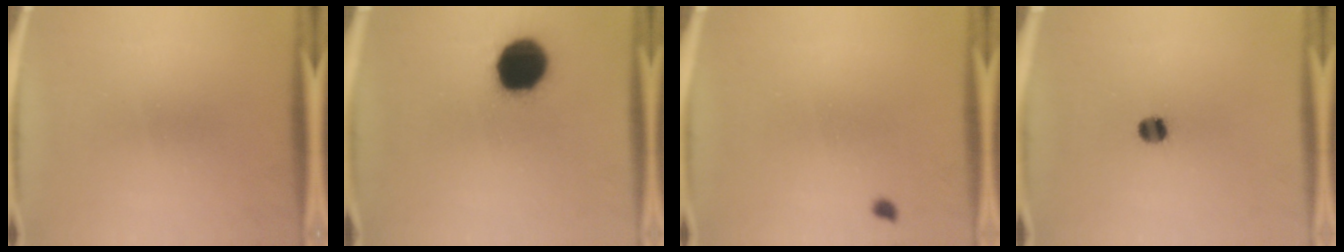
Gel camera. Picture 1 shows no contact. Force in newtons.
{"total": 18.5}
{"total": 0.7}
{"total": 3.5}